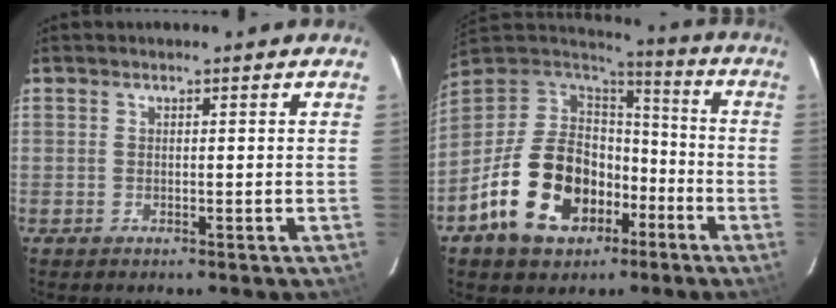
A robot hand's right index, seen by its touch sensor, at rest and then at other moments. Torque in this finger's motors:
{"motor_torque": [1.76, -0.38, 1.05, 0.17]}